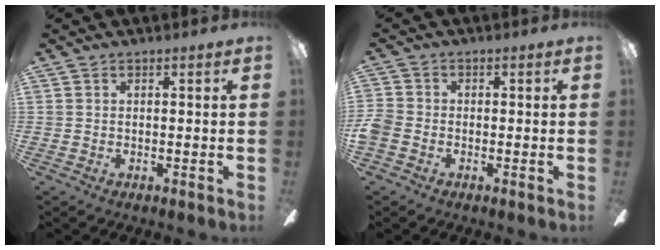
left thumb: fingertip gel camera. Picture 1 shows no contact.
{"total": 3.5, "force": [-1.5, 2.7, 1.6], "torque": [-0.029, 0.012, -0.029]}